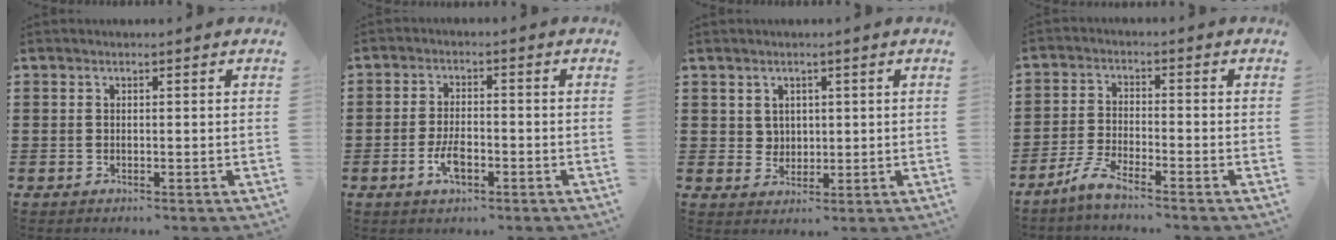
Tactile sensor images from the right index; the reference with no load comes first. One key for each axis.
{"total": 4.3, "fx": -1.8, "fy": 1.9, "fz": 3.4, "tx": -0.079, "ty": -0.001, "tz": -0.038}
{"total": 2.7, "fx": 1.4, "fy": 2.3, "fz": 0.5, "tx": -0.018, "ty": 0.011, "tz": 0.026}
{"total": 4.2, "fx": -3.6, "fy": 0.2, "fz": 2.1, "tx": -0.065, "ty": -0.007, "tz": -0.077}